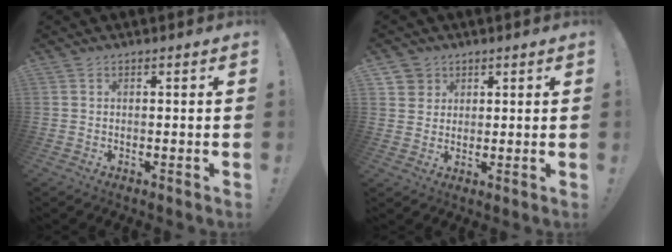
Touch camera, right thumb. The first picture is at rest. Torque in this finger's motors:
{"motor_torque": [0.31, 0.11, 0.12, -0.14, 0.00]}